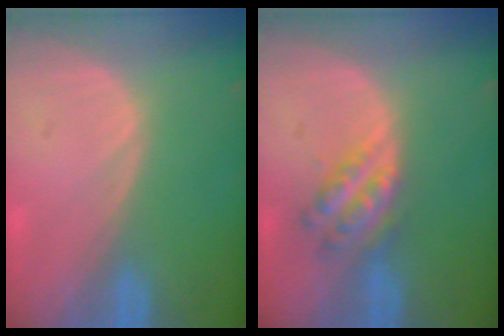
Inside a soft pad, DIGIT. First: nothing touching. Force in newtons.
{"total": 5.5, "press": 5.0, "slide": 2.4}